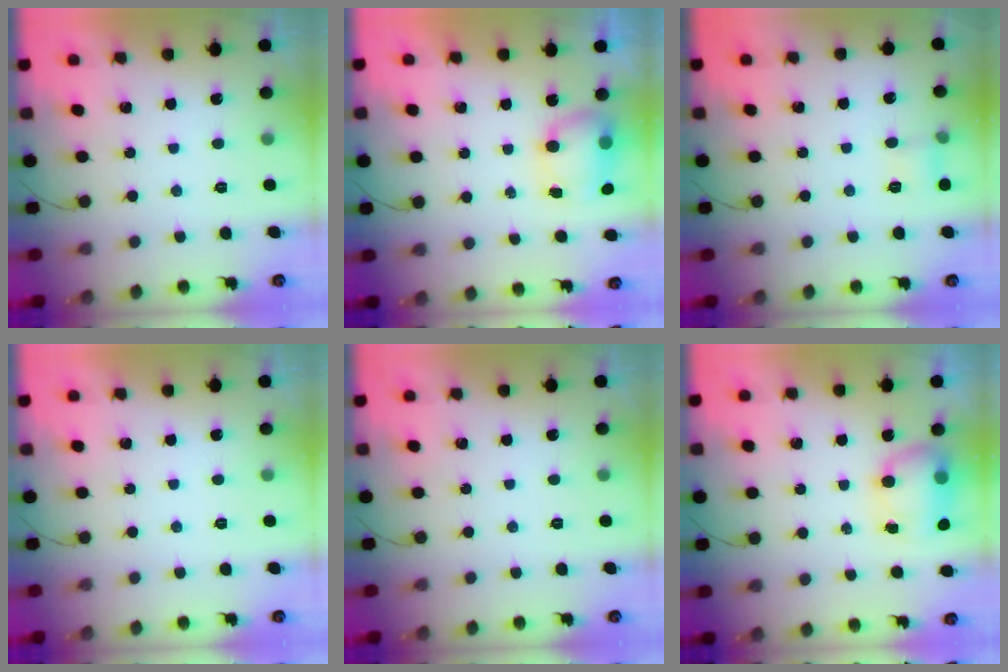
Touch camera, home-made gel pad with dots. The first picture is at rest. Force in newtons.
{"total": 8.2, "press": 8.1, "slide": 1.4}
{"total": 4.9, "press": 4.6, "slide": 1.6}
{"total": 0.0}
{"total": 0.0}
{"total": 10.6, "press": 8.6, "slide": 6.3}